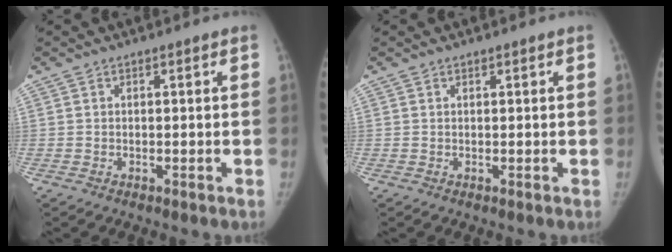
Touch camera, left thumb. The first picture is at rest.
{"total": 0.0}